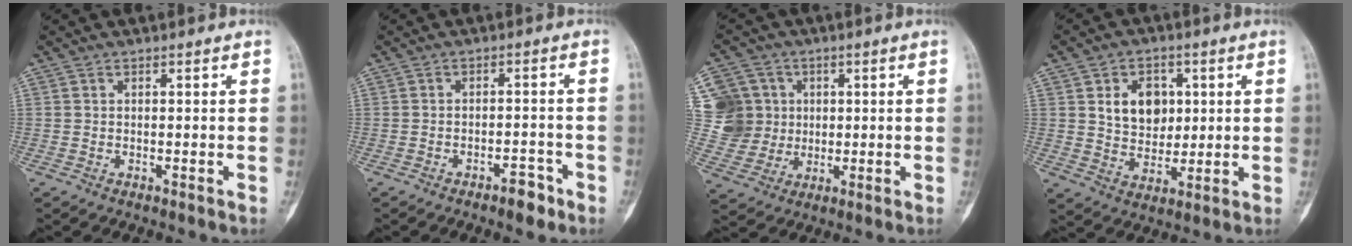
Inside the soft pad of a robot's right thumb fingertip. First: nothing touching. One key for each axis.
{"total": 3.5, "fx": -2.5, "fy": 1.4, "fz": 2.1, "tx": -0.022, "ty": 0.020, "tz": -0.036}
{"total": 12.0, "fx": 2.2, "fy": 11.4, "fz": 3.3, "tx": -0.044, "ty": 0.015, "tz": 0.050}
{"total": 9.5, "fx": 2.5, "fy": 7.2, "fz": 5.7, "tx": -0.049, "ty": -0.011, "tz": 0.048}